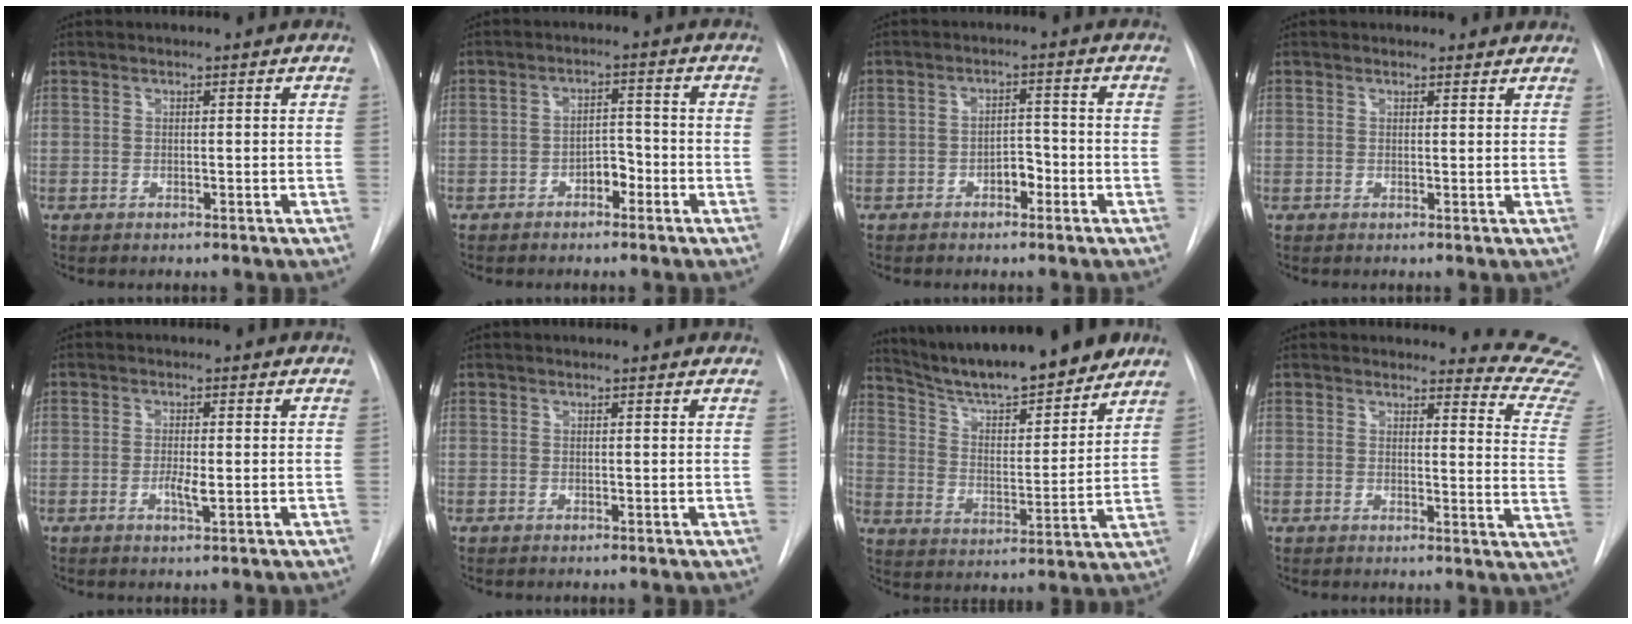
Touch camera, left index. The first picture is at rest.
{"total": 3.1, "force": [-1.8, 1.7, 1.9], "torque": [-0.024, 0.009, -0.030]}
{"total": 2.8, "force": [-1.5, 1.5, 1.8], "torque": [-0.022, 0.008, -0.025]}
{"total": 2.0, "force": [1.8, 0.8, 0.0], "torque": [0.000, -0.001, 0.011]}
{"total": 2.3, "force": [-0.4, 0.4, 2.2], "torque": [-0.042, -0.002, -0.007]}
{"total": 1.9, "force": [1.8, 0.5, 0.3], "torque": [-0.013, 0.007, 0.012]}
{"total": 18.8, "force": [16.4, 2.7, 8.8], "torque": [-0.143, -0.003, 0.258]}
{"total": 11.9, "force": [11.9, 0.4, -0.4], "torque": [0.041, -0.143, 0.087]}